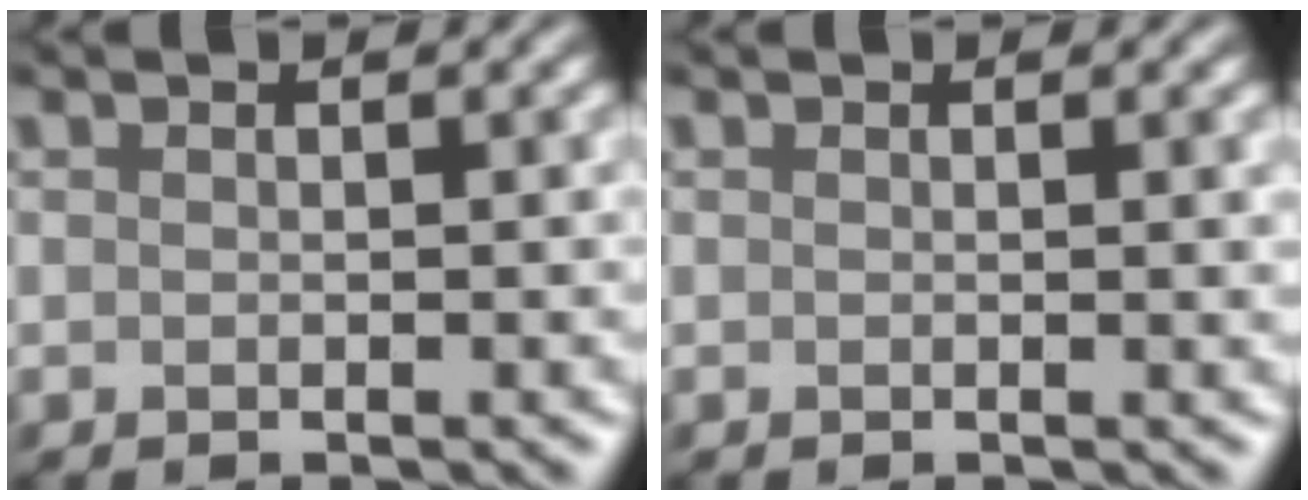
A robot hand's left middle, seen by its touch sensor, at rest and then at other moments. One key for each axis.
{"total": 0.6, "fx": 0.1, "fy": 0.1, "fz": 0.6, "tx": -0.008, "ty": -0.003, "tz": 0.000}